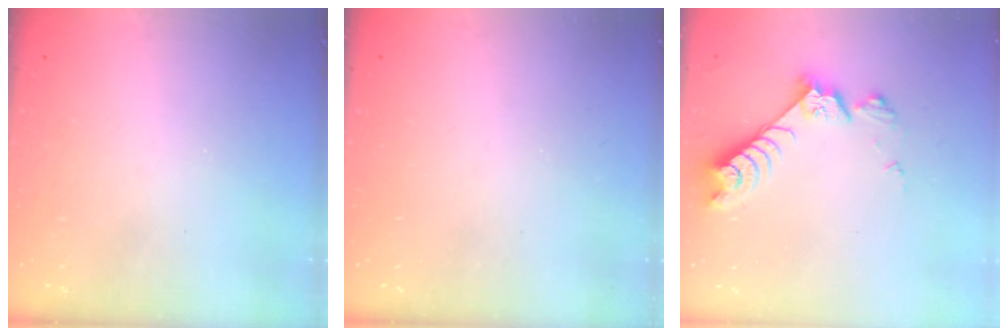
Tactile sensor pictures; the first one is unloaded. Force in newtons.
{"total": 0.0}
{"total": 7.4, "press": 7.3, "slide": 1.1}